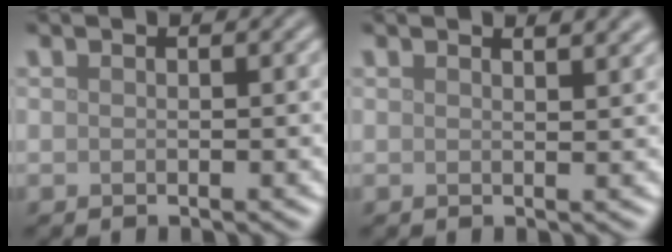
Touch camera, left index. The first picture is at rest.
{"total": 2.1, "force": [1.7, 0.7, 1.1], "torque": [-0.004, 0.006, 0.013]}